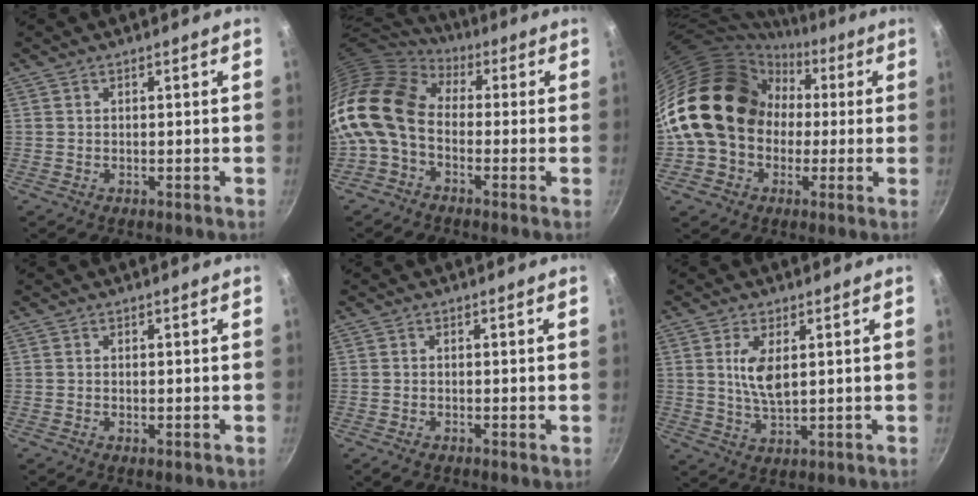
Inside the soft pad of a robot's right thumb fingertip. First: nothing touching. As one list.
[{"total": 13.8, "force": [-1.2, 9.6, 9.8], "torque": [-0.175, 0.027, -0.044]}, {"total": 20.6, "force": [0.3, 17.3, 11.3], "torque": [-0.180, 0.060, 0.007]}, {"total": 0.6, "force": [-0.1, 0.3, 0.5], "torque": [-0.009, -0.001, -0.002]}, {"total": 0.9, "force": [-0.4, 0.4, 0.7], "torque": [-0.016, 0.001, -0.012]}, {"total": 6.4, "force": [1.6, 2.8, 5.5], "torque": [-0.101, -0.014, 0.034]}]